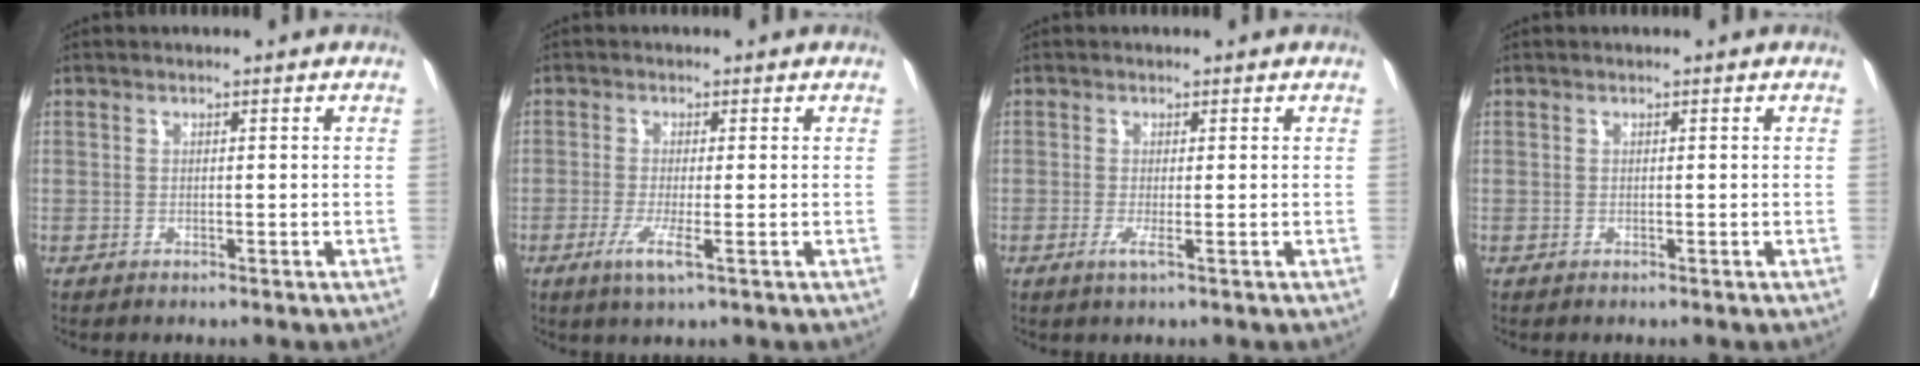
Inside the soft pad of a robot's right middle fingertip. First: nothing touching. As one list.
[{"total": 3.7, "force": [-1.5, 0.0, 3.4], "torque": [-0.070, -0.013, -0.029]}, {"total": 1.6, "force": [-0.5, -0.2, 1.5], "torque": [-0.033, -0.007, -0.011]}, {"total": 0.0}]